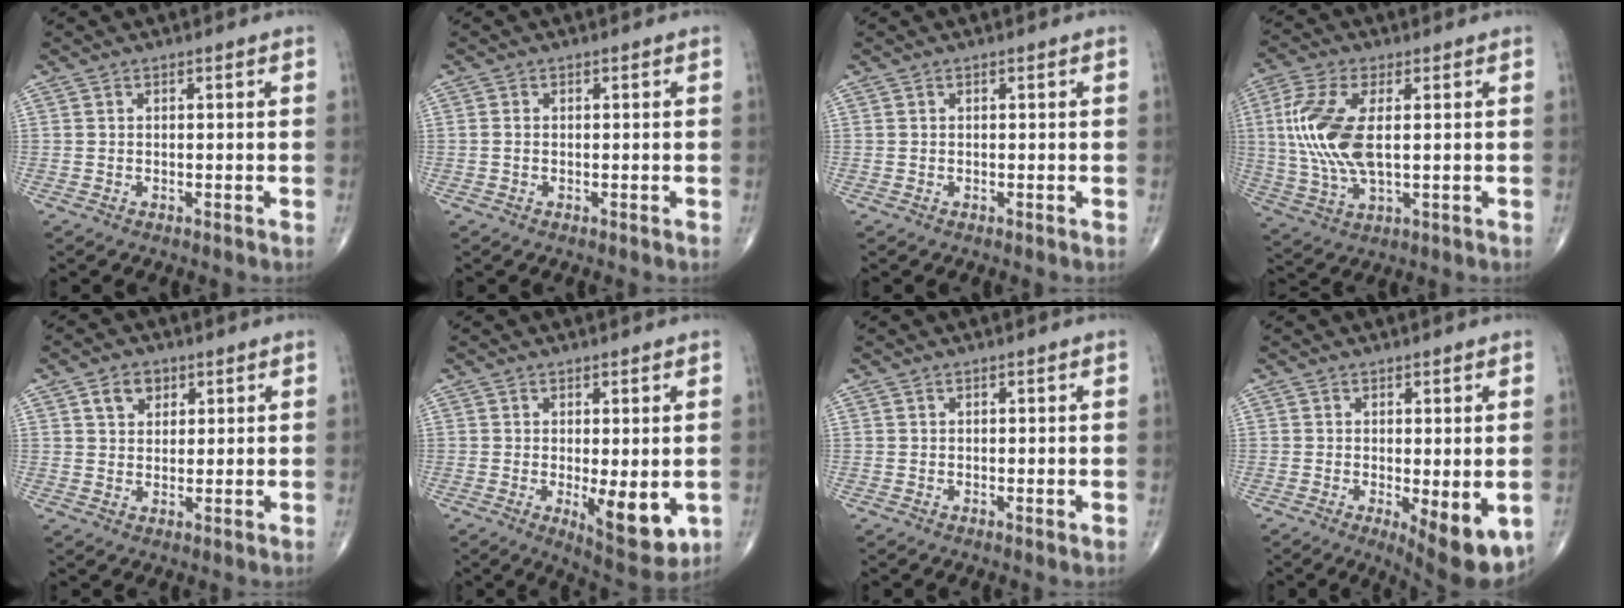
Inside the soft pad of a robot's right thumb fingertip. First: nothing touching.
{"total": 0.8, "force": [-0.1, 0.6, 0.5], "torque": [-0.012, 0.000, -0.002]}
{"total": 0.0}
{"total": 13.5, "force": [1.5, 6.1, 12.0], "torque": [-0.278, -0.003, 0.033]}
{"total": 4.5, "force": [2.2, 3.3, 2.2], "torque": [-0.019, -0.009, 0.037]}
{"total": 9.4, "force": [-1.5, 3.4, 8.6], "torque": [-0.107, -0.025, -0.011]}
{"total": 0.5, "force": [0.2, 0.1, 0.5], "torque": [-0.013, -0.003, 0.003]}
{"total": 9.2, "force": [-2.5, 3.0, 8.4], "torque": [-0.105, -0.023, -0.028]}